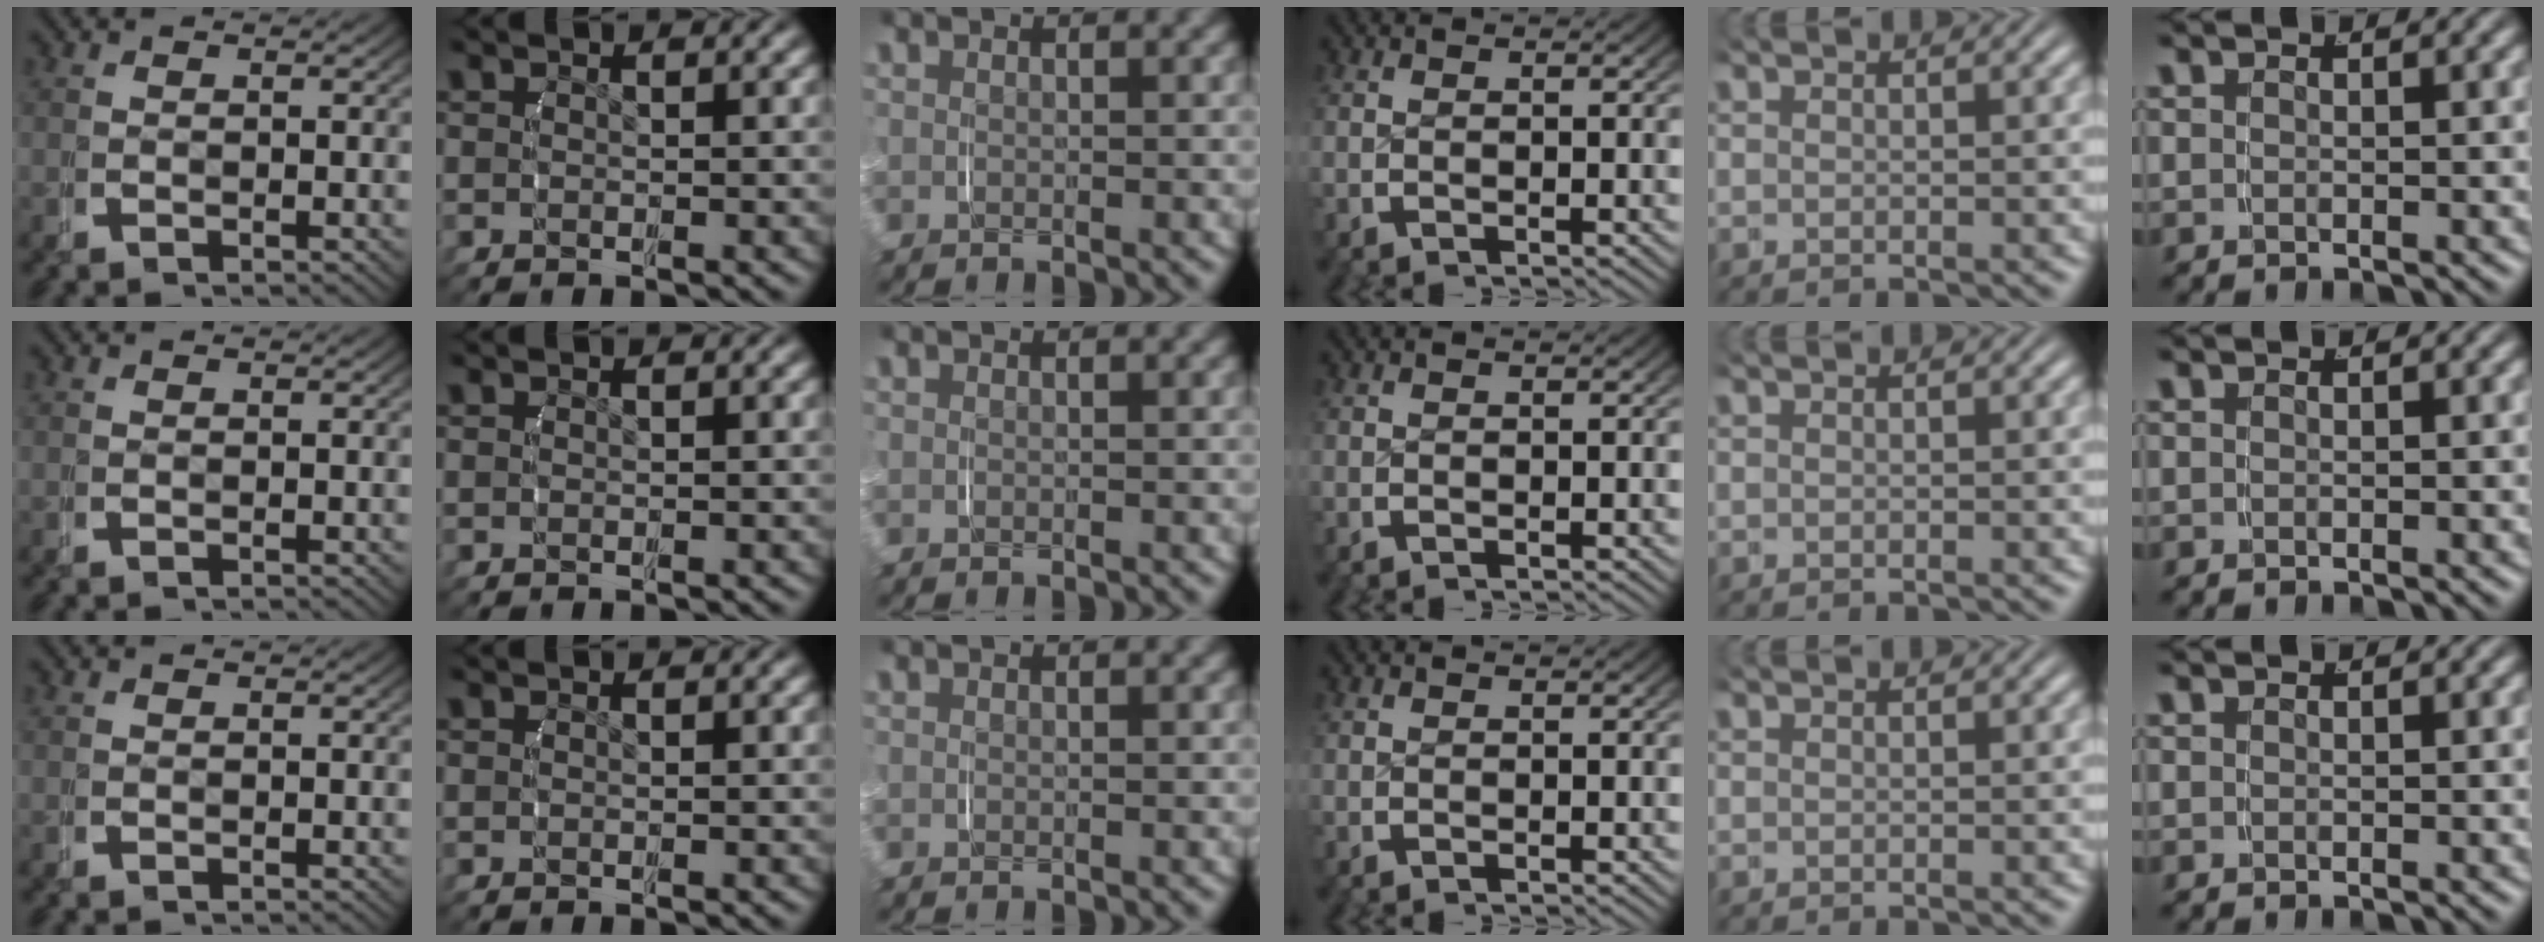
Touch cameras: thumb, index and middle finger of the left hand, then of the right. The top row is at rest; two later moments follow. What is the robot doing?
{"motion": "grasp_and_lifting", "object": "router"}